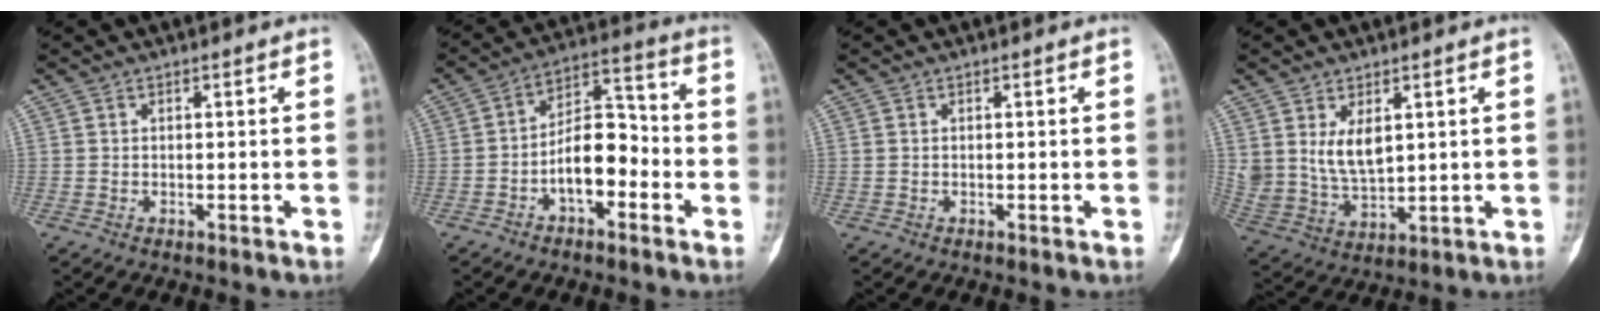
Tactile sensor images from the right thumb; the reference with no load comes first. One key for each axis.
{"total": 10.7, "fx": -3.4, "fy": 5.8, "fz": 8.4, "tx": -0.118, "ty": 0.046, "tz": -0.067}
{"total": 0.5, "fx": 0.0, "fy": 0.4, "fz": 0.4, "tx": -0.010, "ty": -0.002, "tz": 0.002}
{"total": 8.1, "fx": 2.9, "fy": 4.8, "fz": 5.9, "tx": -0.102, "ty": -0.018, "tz": 0.075}